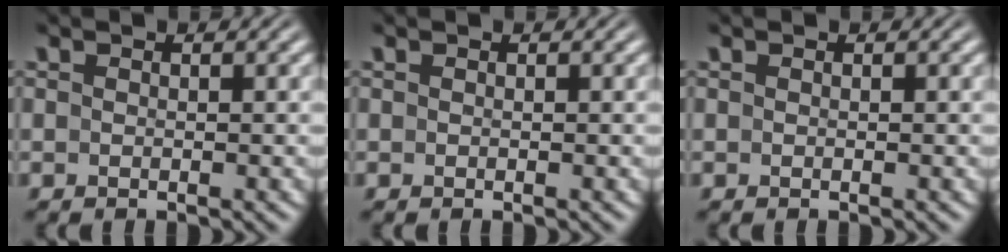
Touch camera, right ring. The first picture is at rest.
{"total": 0.0}
{"total": 0.0}